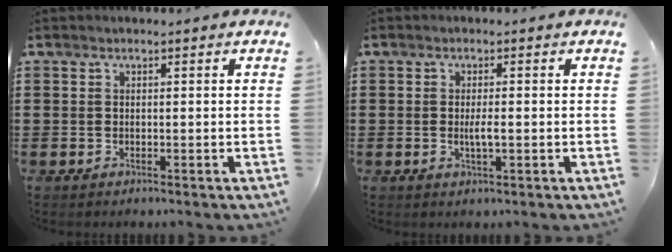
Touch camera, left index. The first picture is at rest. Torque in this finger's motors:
{"motor_torque": [0.07, 0.05, 0.04, 0.05]}